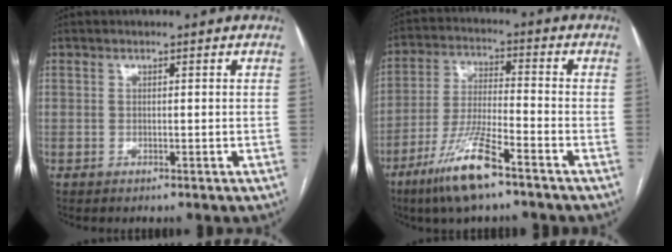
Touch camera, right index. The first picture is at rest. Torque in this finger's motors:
{"motor_torque": [0.35, -0.59, 0.41, 0.09]}